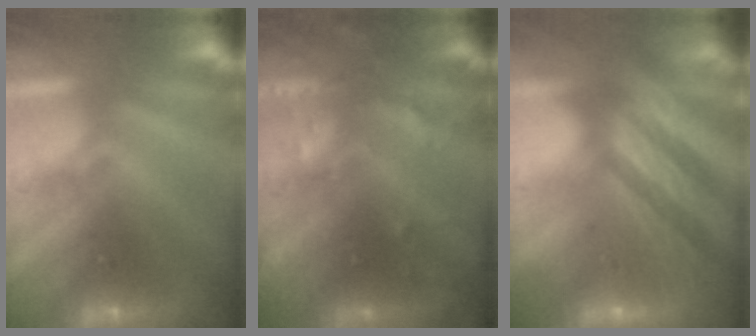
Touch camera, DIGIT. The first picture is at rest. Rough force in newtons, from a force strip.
{"total": 6.9}
{"total": 8.0}